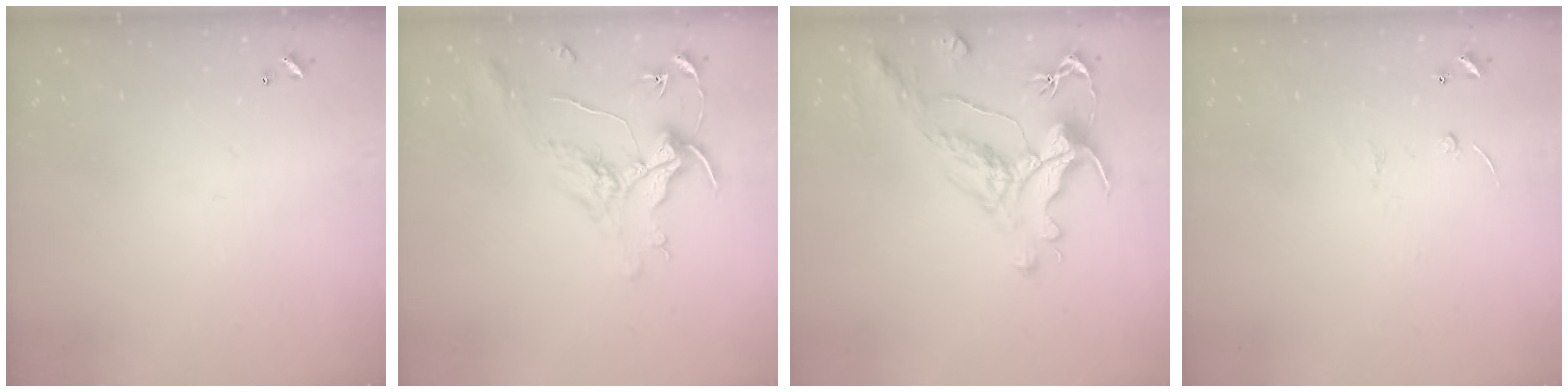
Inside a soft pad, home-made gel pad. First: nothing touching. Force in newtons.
{"total": 1.6, "press": 1.4, "slide": 0.7}
{"total": 2.4, "press": 2.0, "slide": 1.3}
{"total": 3.6, "press": 3.6, "slide": 0.5}